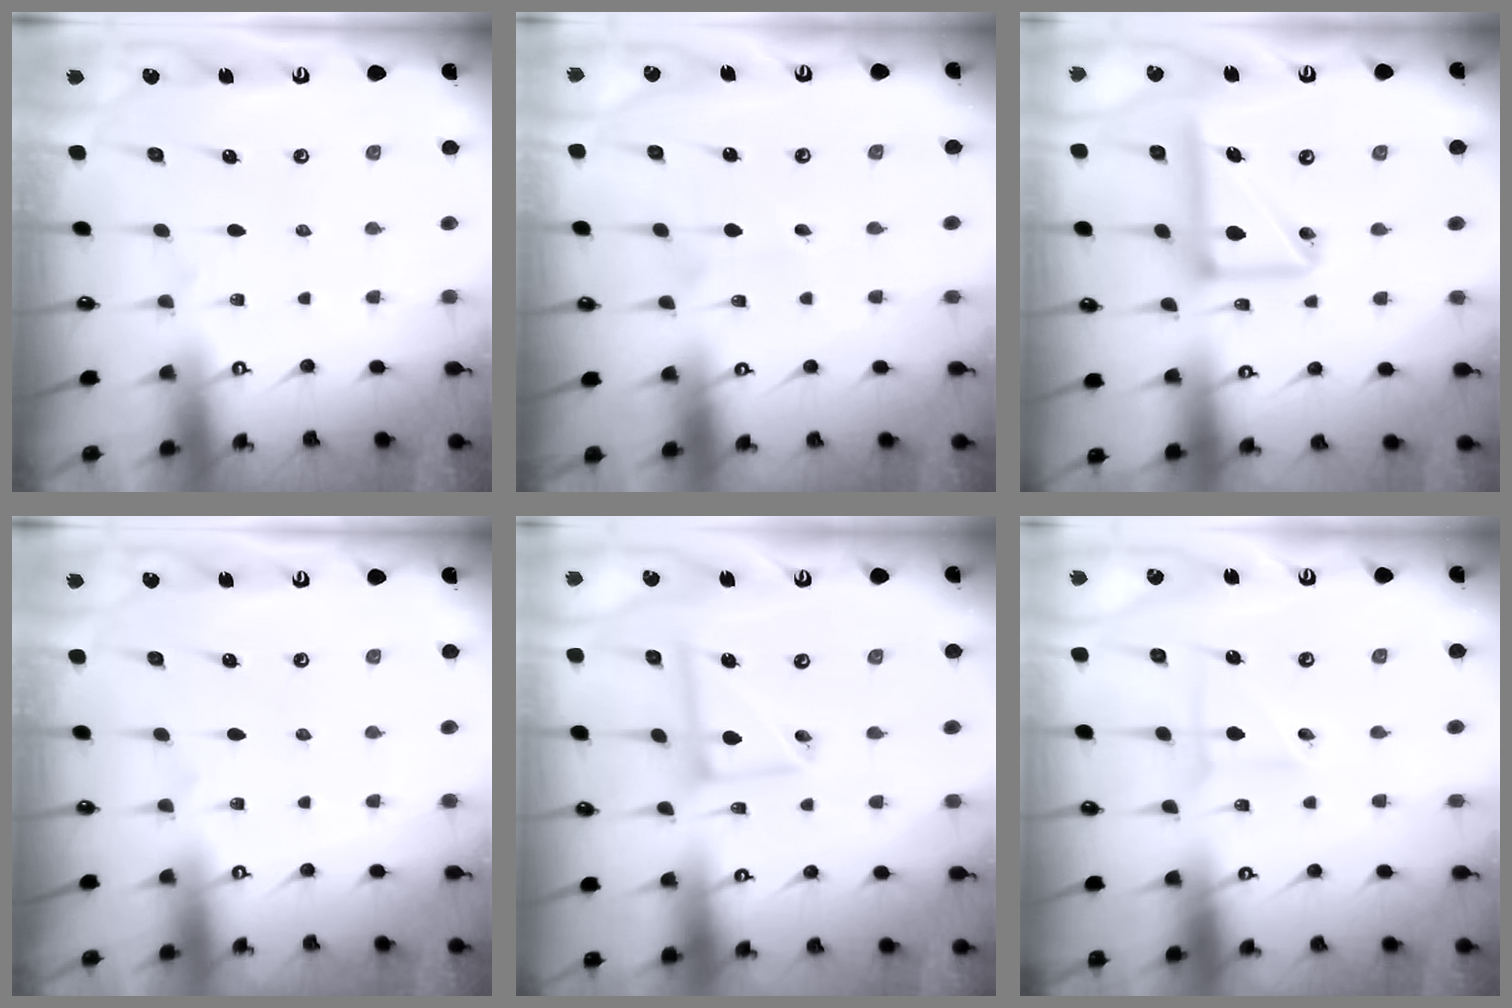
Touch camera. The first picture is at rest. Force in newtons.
{"total": 2.0, "press": 2.0, "slide": 0.1}
{"total": 14.0, "press": 13.9, "slide": 1.9}
{"total": 0.0}
{"total": 8.4, "press": 8.3, "slide": 0.8}
{"total": 2.4, "press": 2.4, "slide": 0.2}